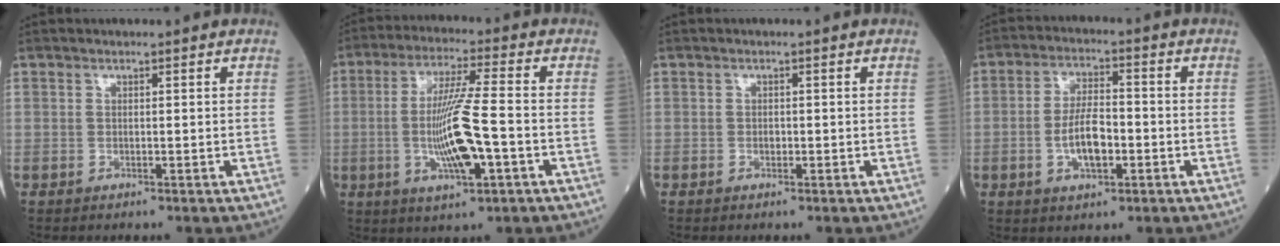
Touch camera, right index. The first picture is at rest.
{"total": 11.7, "force": [-2.4, 0.9, 11.4], "torque": [-0.221, -0.006, -0.044]}
{"total": 0.6, "force": [-0.3, 0.4, 0.4], "torque": [-0.007, 0.001, -0.006]}
{"total": 7.1, "force": [-1.8, 2.7, 6.3], "torque": [-0.126, 0.006, -0.033]}